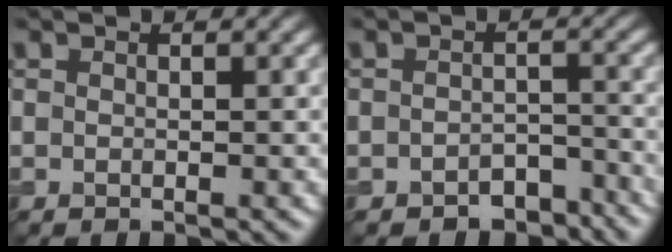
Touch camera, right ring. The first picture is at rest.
{"total": 3.1, "force": [-2.5, 1.5, 1.0], "torque": [-0.008, 0.001, -0.035]}